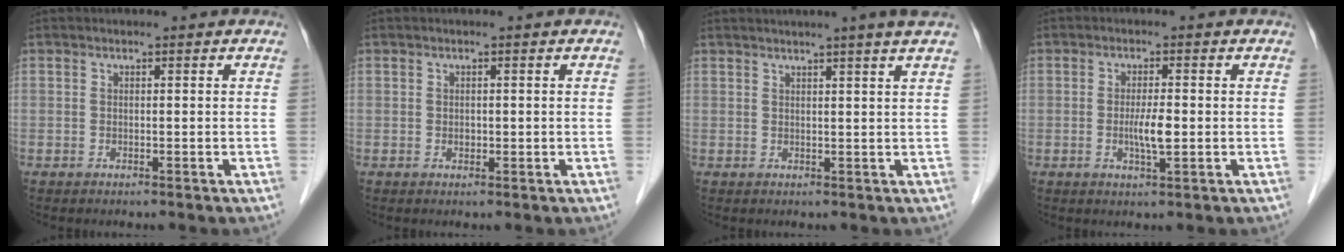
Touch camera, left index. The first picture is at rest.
{"total": 0.9, "force": [-0.1, 0.7, 0.5], "torque": [-0.010, 0.001, -0.001]}
{"total": 4.6, "force": [3.6, -1.3, 2.5], "torque": [-0.038, 0.004, 0.044]}
{"total": 3.5, "force": [-0.5, 0.5, 3.5], "torque": [-0.069, -0.005, -0.009]}